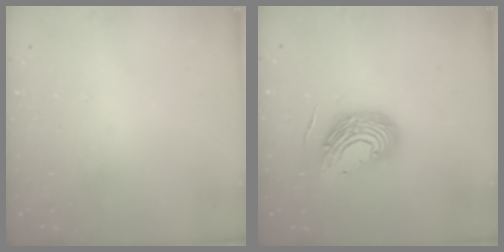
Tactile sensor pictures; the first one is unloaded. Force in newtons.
{"total": 12.6, "press": 12.5, "slide": 1.7}